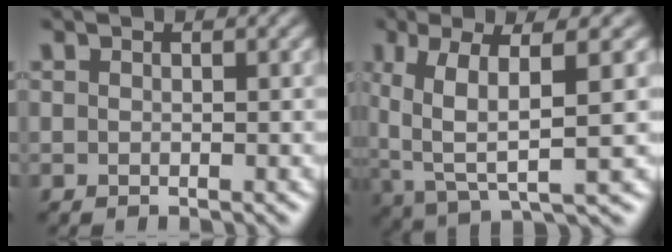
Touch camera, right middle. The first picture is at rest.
{"total": 7.8, "force": [1.0, 1.9, 7.5], "torque": [-0.147, 0.000, 0.019]}